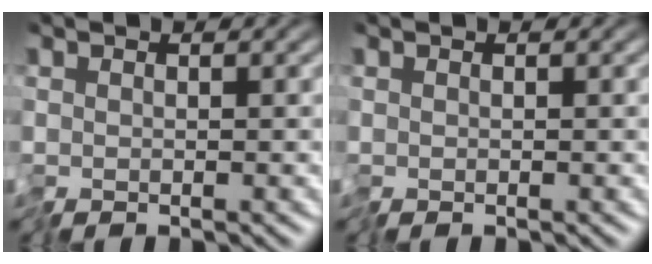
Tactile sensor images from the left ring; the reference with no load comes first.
{"total": 0.0}